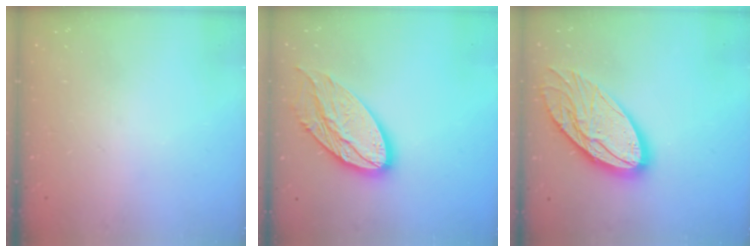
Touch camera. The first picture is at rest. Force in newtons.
{"total": 18.4, "press": 18.4, "slide": 1.5}
{"total": 19.1, "press": 19.0, "slide": 1.8}